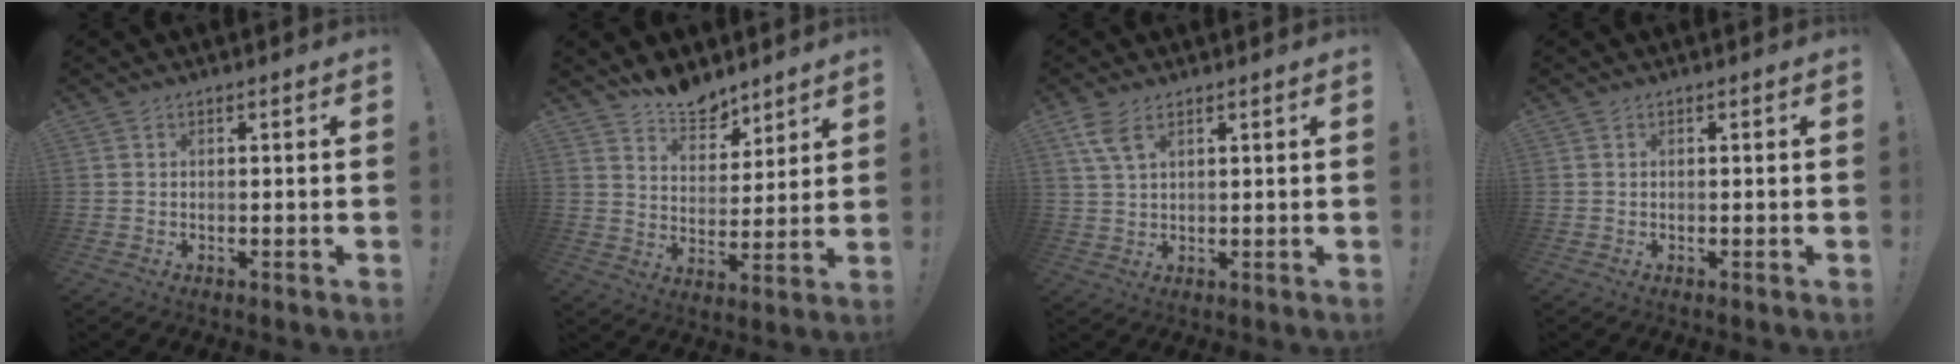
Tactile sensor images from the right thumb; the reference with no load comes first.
{"total": 9.5, "force": [8.2, 4.4, 2.0], "torque": [-0.029, -0.065, 0.156]}
{"total": 4.9, "force": [2.8, 1.8, 3.6], "torque": [-0.072, -0.006, 0.052]}
{"total": 0.0}